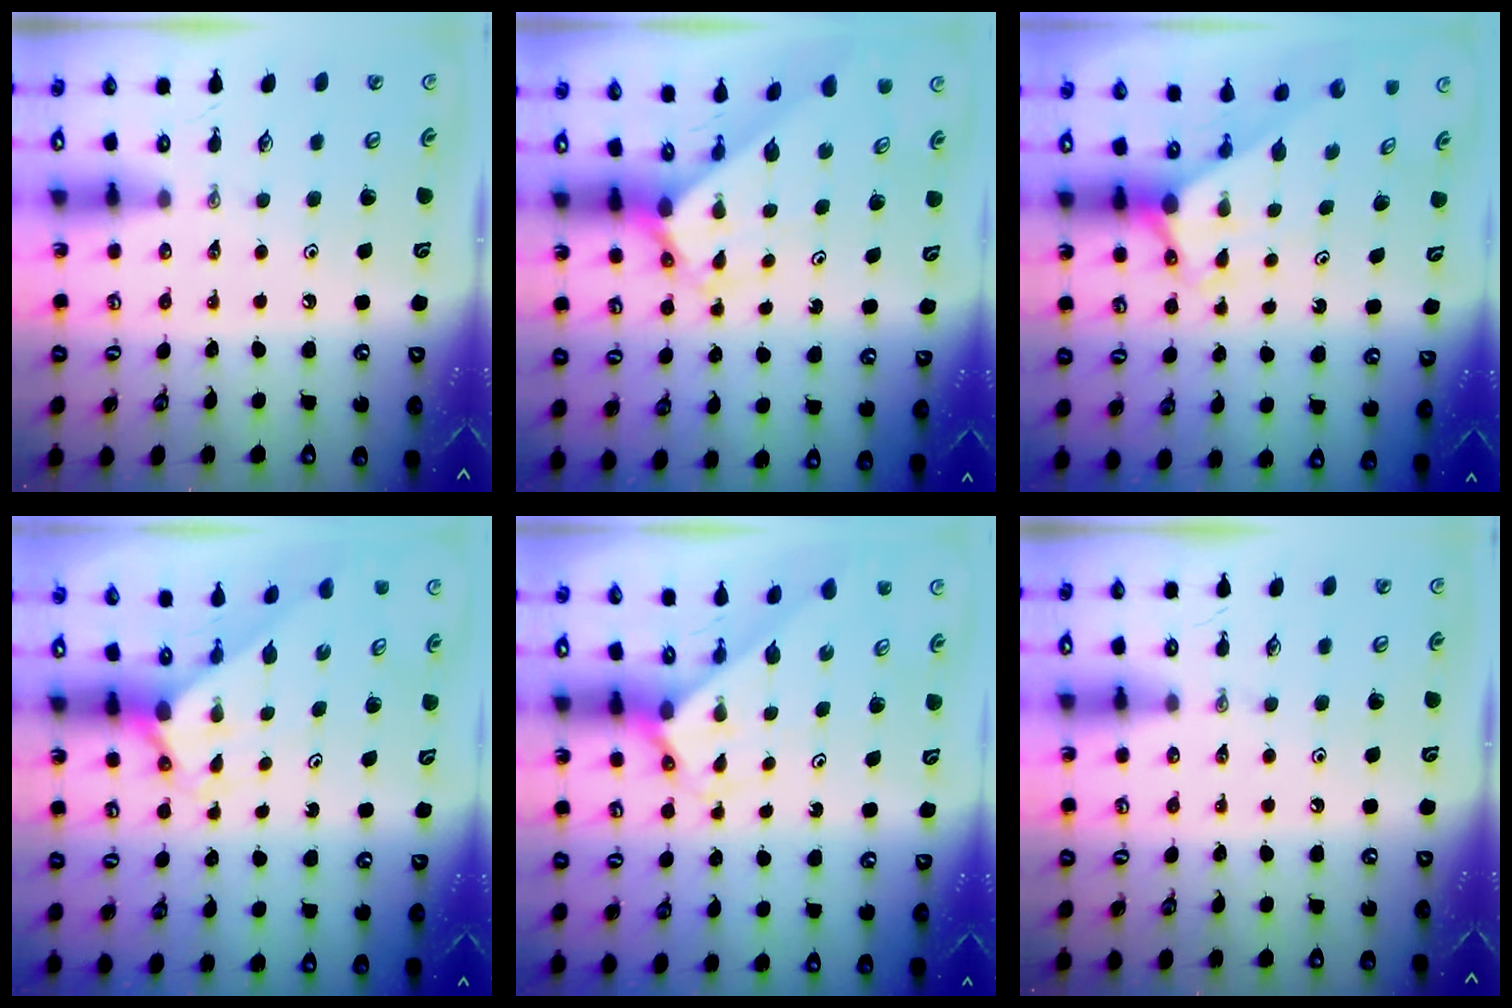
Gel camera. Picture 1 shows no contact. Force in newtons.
{"total": 2.4, "press": 2.4, "slide": 0.2}
{"total": 2.9, "press": 2.9, "slide": 0.0}
{"total": 2.0, "press": 2.0, "slide": 0.2}
{"total": 2.3, "press": 2.3, "slide": 0.2}
{"total": 0.0}